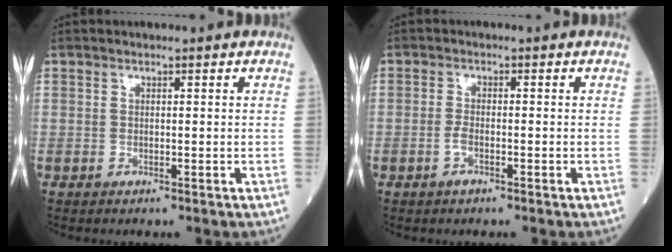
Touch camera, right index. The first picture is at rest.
{"total": 1.8, "force": [-0.9, 0.5, 1.4], "torque": [-0.033, 0.000, -0.020]}